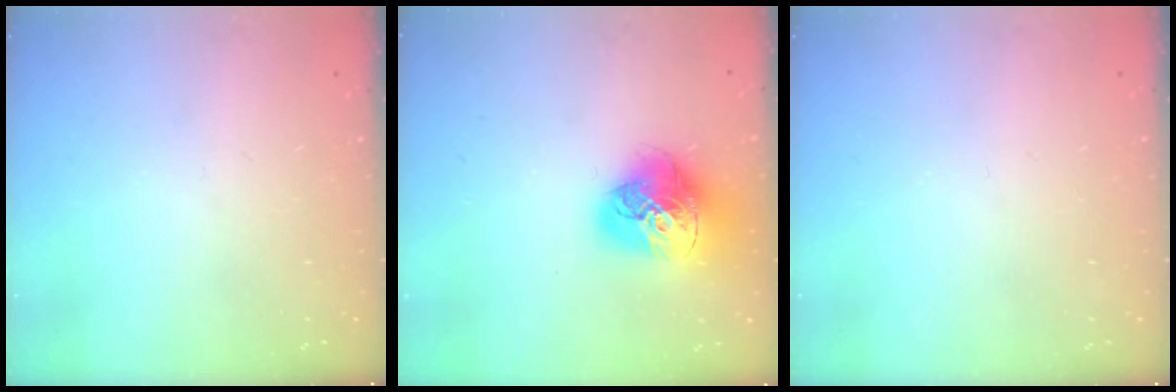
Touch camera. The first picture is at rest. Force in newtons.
{"total": 17.5, "press": 17.4, "slide": 2.0}
{"total": 0.0}